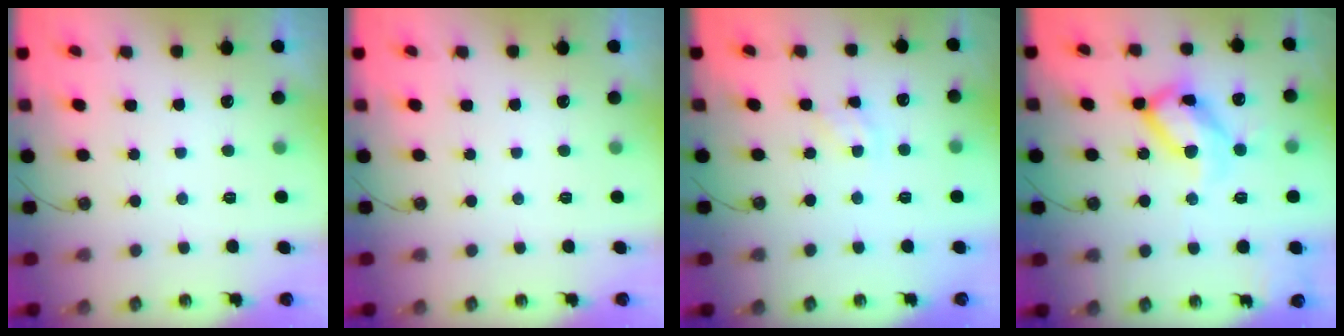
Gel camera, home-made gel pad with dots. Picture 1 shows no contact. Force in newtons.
{"total": 0.0}
{"total": 3.1, "press": 3.1, "slide": 0.4}
{"total": 16.7, "press": 16.6, "slide": 1.5}